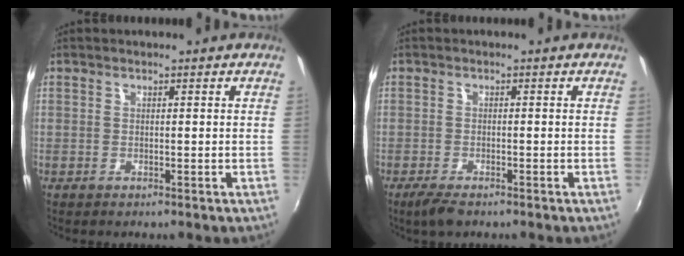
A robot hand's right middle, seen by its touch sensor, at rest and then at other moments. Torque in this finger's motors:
{"motor_torque": [0.23, -0.22, -0.01, 0.00]}